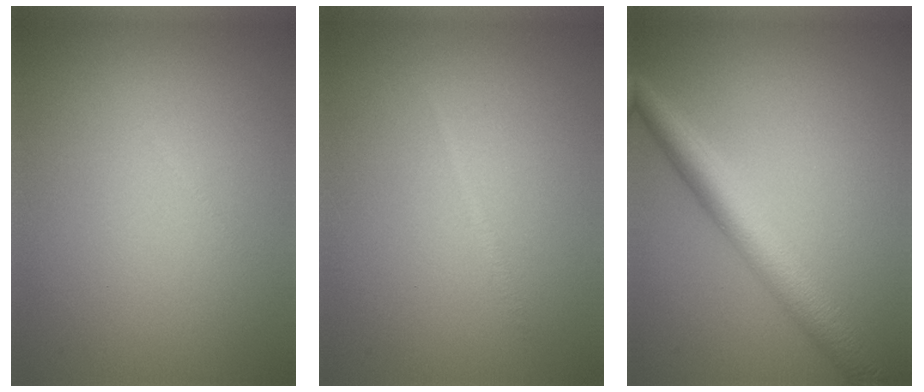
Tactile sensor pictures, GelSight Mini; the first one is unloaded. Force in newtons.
{"total": 0.6, "press": 0.6, "slide": 0.1}
{"total": 5.0, "press": 5.0, "slide": 0.1}